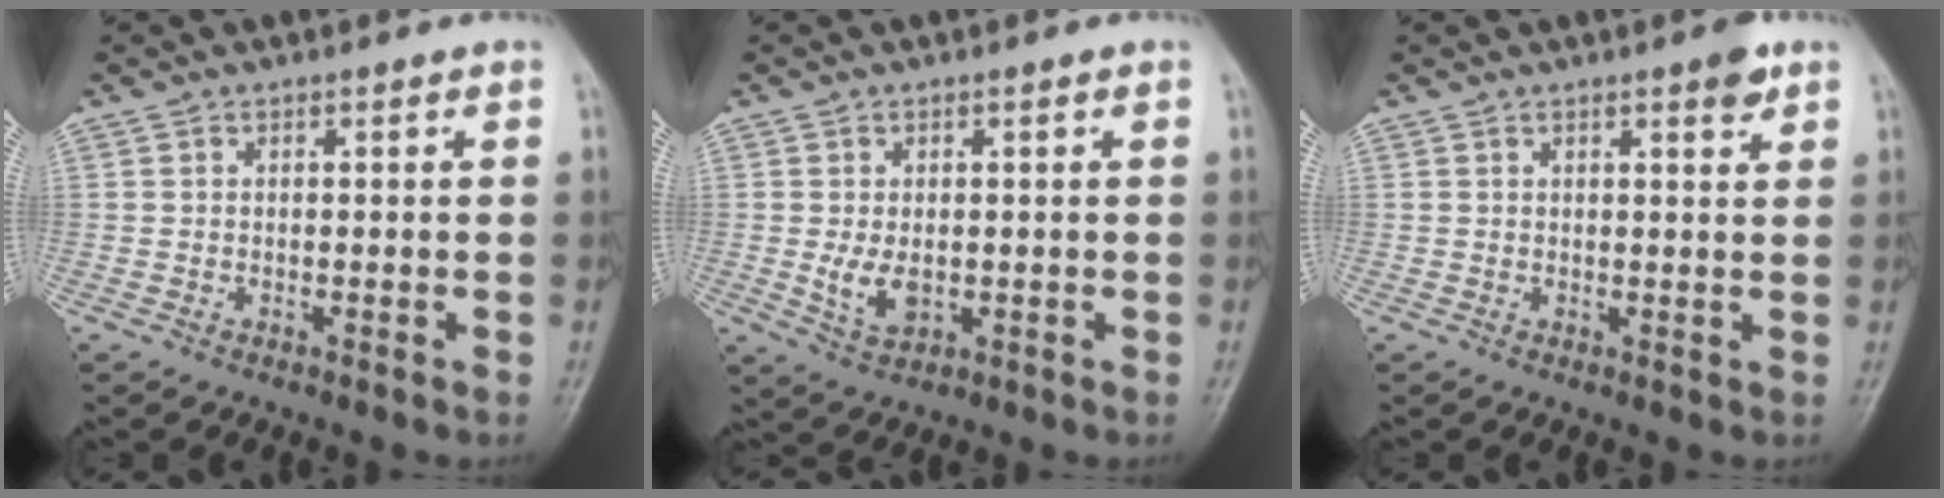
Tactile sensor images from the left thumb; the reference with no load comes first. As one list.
[{"total": 4.7, "force": [-0.3, 2.8, 3.8], "torque": [-0.064, -0.011, 0.001]}, {"total": 3.0, "force": [1.8, 0.7, 2.2], "torque": [-0.025, -0.009, 0.022]}]